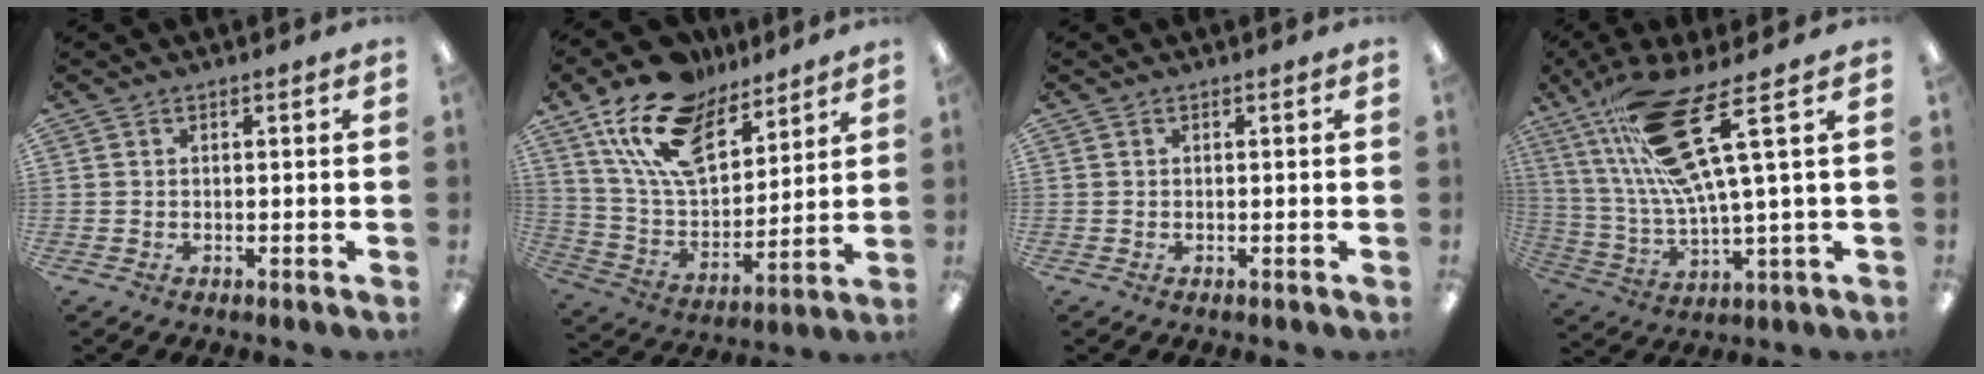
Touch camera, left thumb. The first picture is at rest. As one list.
[{"total": 19.7, "force": [13.1, 10.3, 10.4], "torque": [-0.199, -0.062, 0.241]}, {"total": 0.0}, {"total": 20.9, "force": [9.8, 4.6, 17.8], "torque": [-0.351, -0.028, 0.157]}]